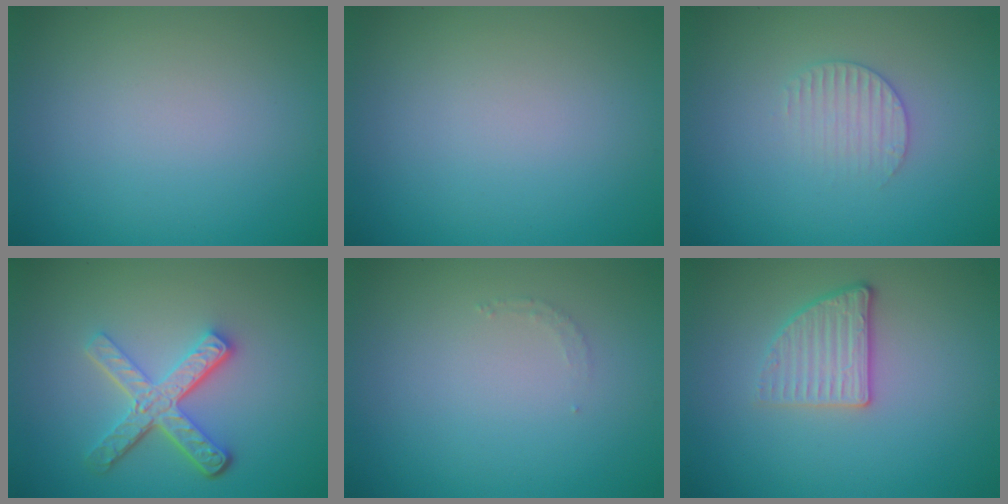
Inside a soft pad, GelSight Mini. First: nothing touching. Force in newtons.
{"total": 0.0}
{"total": 1.9, "press": 1.9, "slide": 0.3}
{"total": 4.9, "press": 3.6, "slide": 3.3}
{"total": 0.8, "press": 0.8, "slide": 0.1}
{"total": 2.6, "press": 2.3, "slide": 1.2}